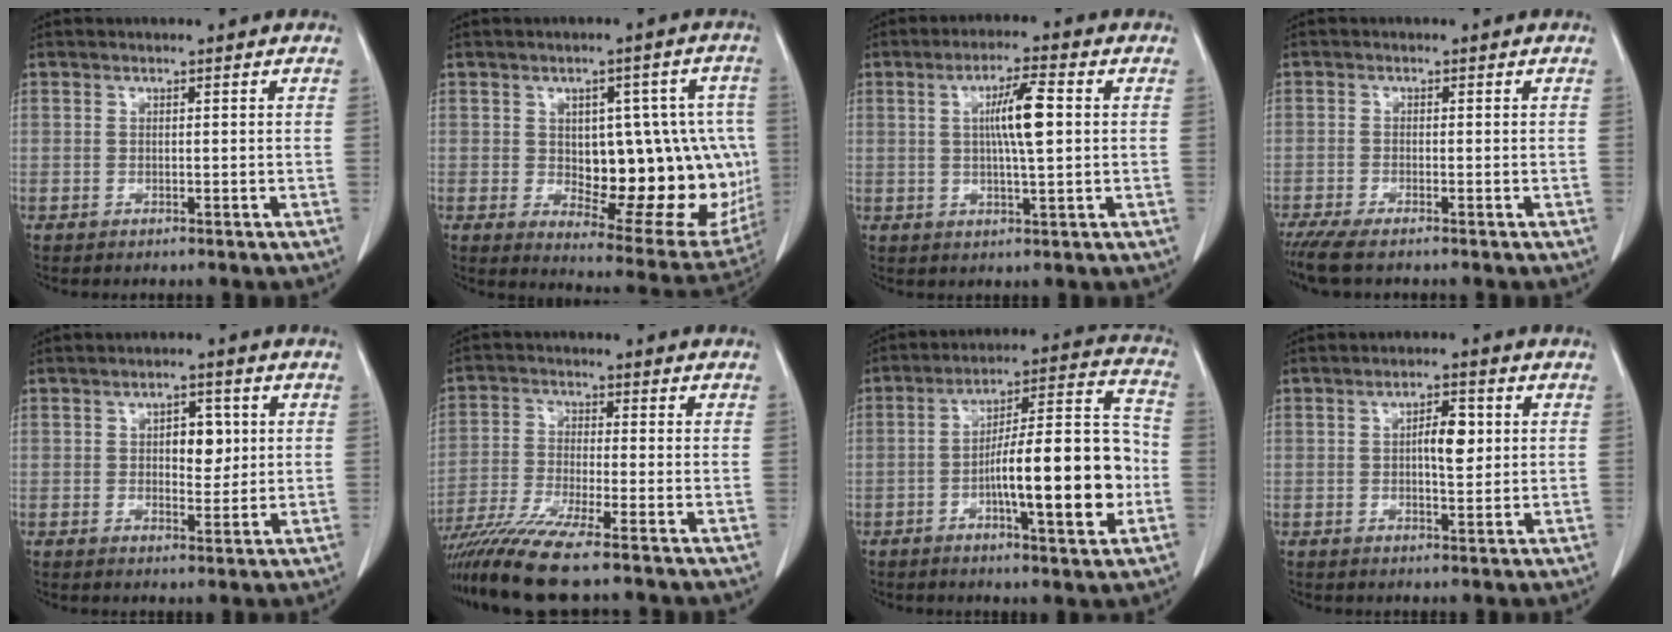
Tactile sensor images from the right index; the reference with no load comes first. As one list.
[{"total": 19.5, "force": [-0.7, 9.0, 17.3], "torque": [-0.187, 0.017, 0.022]}, {"total": 7.1, "force": [1.1, 0.5, 7.0], "torque": [-0.122, 0.003, 0.016]}, {"total": 4.3, "force": [-3.5, 0.3, 2.5], "torque": [-0.042, -0.010, -0.062]}, {"total": 4.7, "force": [1.0, 2.5, 3.9], "torque": [-0.055, 0.006, 0.017]}, {"total": 11.1, "force": [-8.8, -0.6, 6.8], "torque": [-0.122, -0.031, -0.154]}, {"total": 17.3, "force": [-4.0, 2.9, 16.6], "torque": [-0.255, 0.020, -0.059]}, {"total": 4.8, "force": [0.8, 1.6, 4.4], "torque": [-0.071, 0.004, 0.012]}]